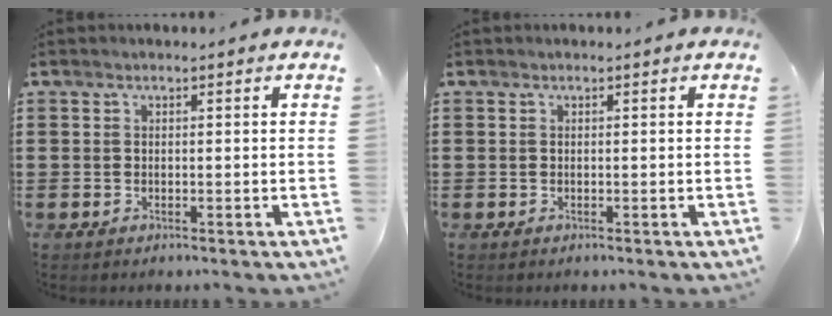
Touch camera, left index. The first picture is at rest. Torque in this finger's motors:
{"motor_torque": [0.00, 0.00, 0.00, 0.00]}